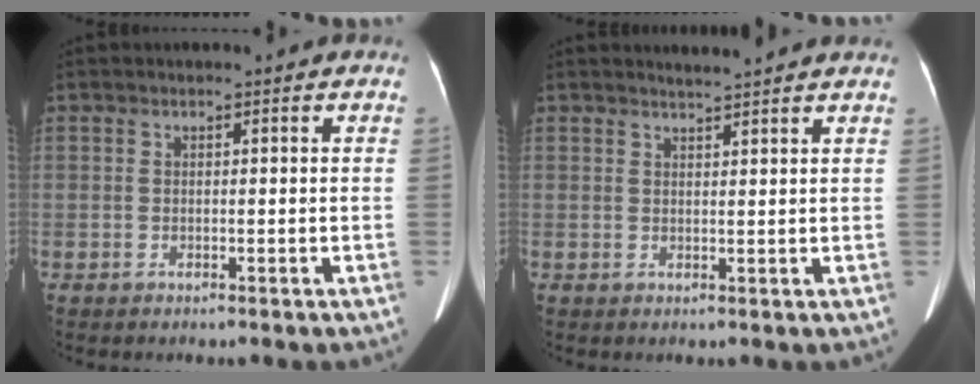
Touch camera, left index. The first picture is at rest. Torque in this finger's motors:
{"motor_torque": [-0.02, -0.15, 0.05, -0.01]}